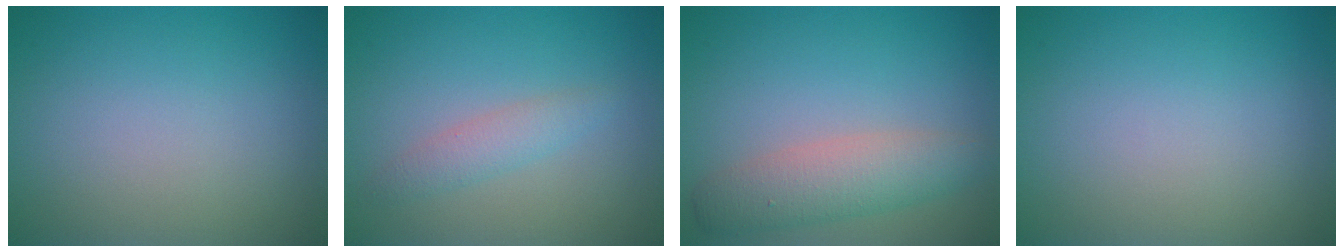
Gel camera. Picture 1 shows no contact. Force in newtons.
{"total": 1.8, "press": 1.8, "slide": 0.0}
{"total": 4.1, "press": 4.1, "slide": 0.2}
{"total": 0.0}